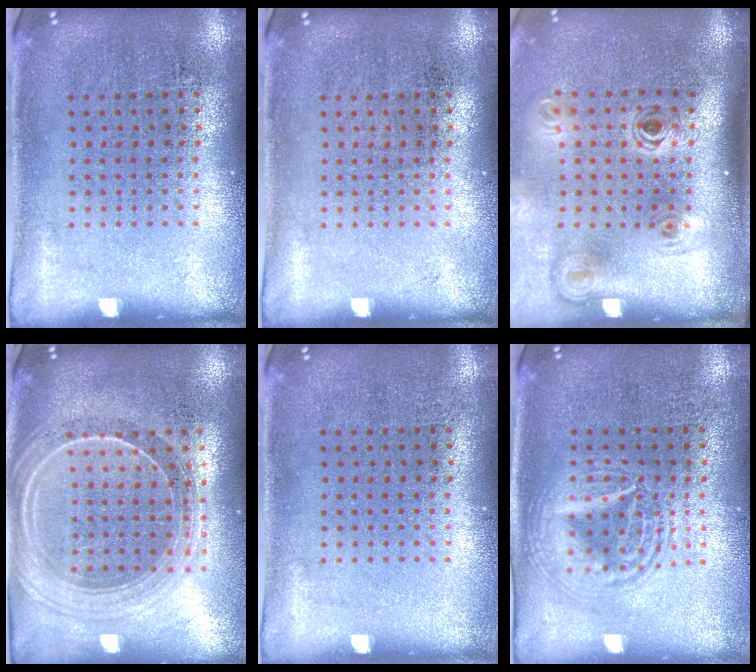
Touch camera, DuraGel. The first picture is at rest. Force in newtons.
{"total": 0.0}
{"total": 2.2, "press": 1.5, "slide": 1.6}
{"total": 2.3, "press": 2.0, "slide": 1.2}
{"total": 0.0}
{"total": 2.9, "press": 2.8, "slide": 0.3}